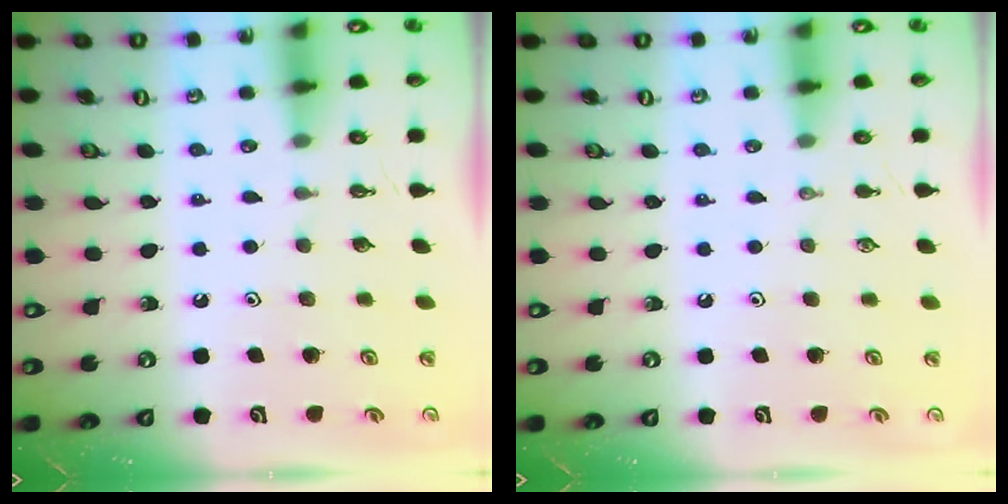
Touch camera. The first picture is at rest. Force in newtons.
{"total": 0.0}